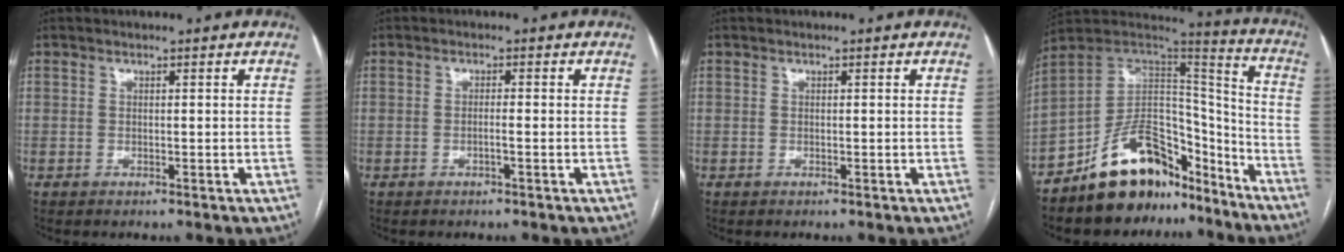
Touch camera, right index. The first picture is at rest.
{"total": 1.1, "force": [-0.4, -0.1, 1.0], "torque": [-0.018, 0.001, -0.007]}
{"total": 0.0}
{"total": 16.9, "force": [-12.6, 8.3, 7.7], "torque": [-0.120, 0.064, -0.210]}